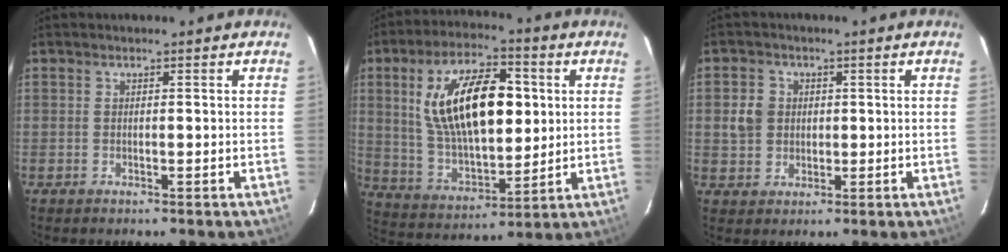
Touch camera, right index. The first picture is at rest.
{"total": 19.9, "force": [4.4, 9.4, 16.9], "torque": [-0.311, 0.017, 0.091]}
{"total": 4.7, "force": [0.5, 4.3, 1.7], "torque": [-0.030, 0.016, 0.010]}